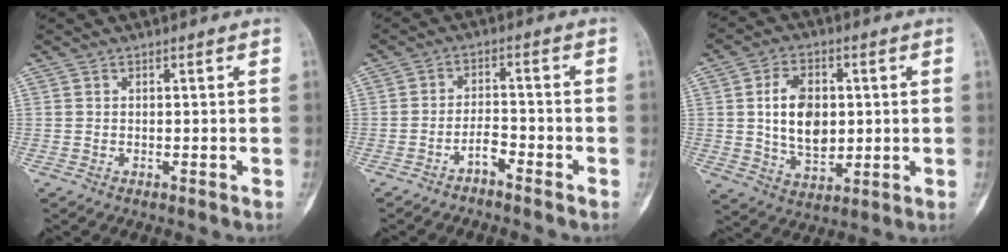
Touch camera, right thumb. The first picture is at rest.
{"total": 3.2, "force": [-2.5, 1.0, 1.7], "torque": [-0.032, 0.028, -0.048]}
{"total": 11.7, "force": [1.3, 7.8, 8.6], "torque": [-0.125, -0.007, 0.030]}